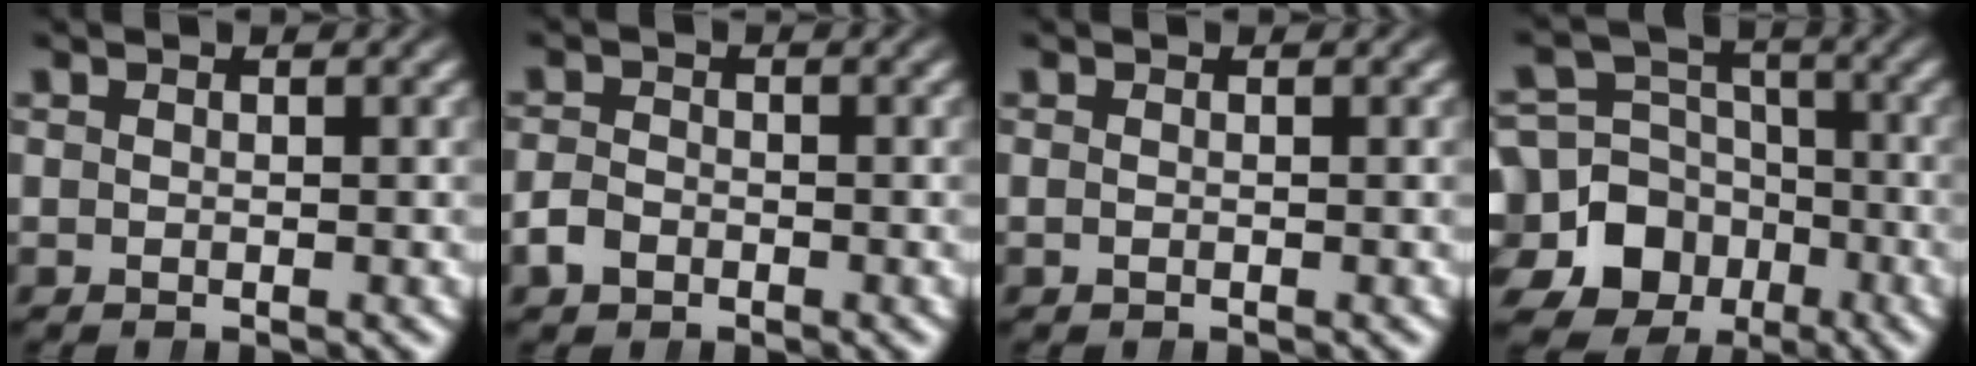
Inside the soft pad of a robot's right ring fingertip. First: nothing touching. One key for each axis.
{"total": 1.3, "fx": -0.9, "fy": 0.8, "fz": 0.4, "tx": -0.005, "ty": -0.001, "tz": -0.016}
{"total": 0.0}
{"total": 14.3, "fx": -5.6, "fy": 12.0, "fz": 5.1, "tx": -0.082, "ty": -0.051, "tz": -0.091}